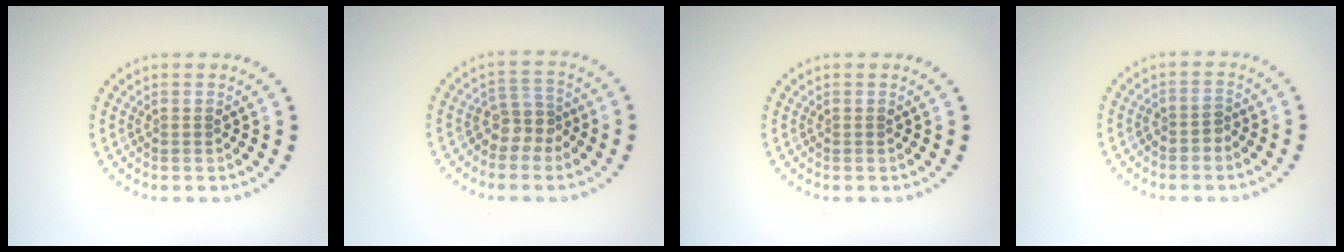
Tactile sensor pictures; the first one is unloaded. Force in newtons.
{"total": 2.5, "press": 2.1, "slide": 1.5}
{"total": 0.0}
{"total": 1.2, "press": 1.1, "slide": 0.6}